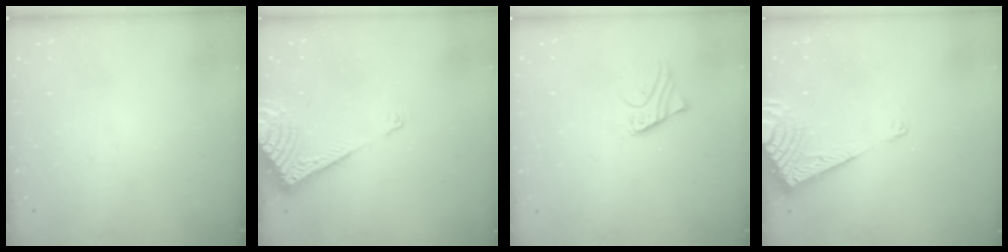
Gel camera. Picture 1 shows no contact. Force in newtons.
{"total": 8.6, "press": 8.5, "slide": 1.0}
{"total": 2.4, "press": 2.4, "slide": 0.0}
{"total": 8.8, "press": 8.7, "slide": 1.1}